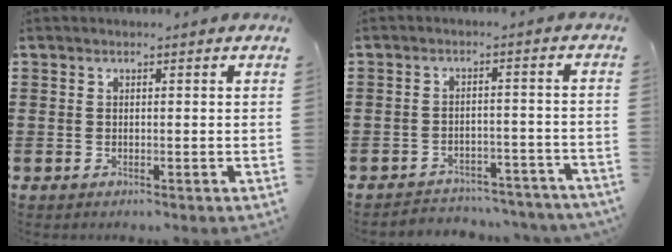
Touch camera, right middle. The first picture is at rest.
{"total": 3.4, "force": [-3.3, 0.4, 0.1], "torque": [-0.009, 0.001, -0.071]}